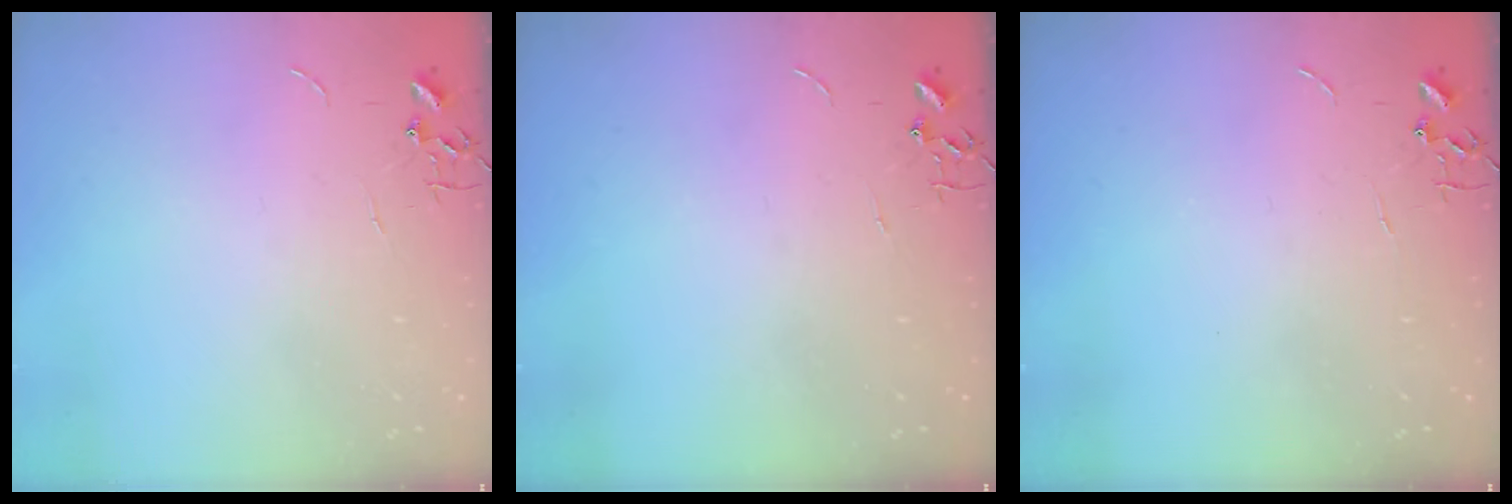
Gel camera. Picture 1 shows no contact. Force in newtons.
{"total": 0.0}
{"total": 0.0}